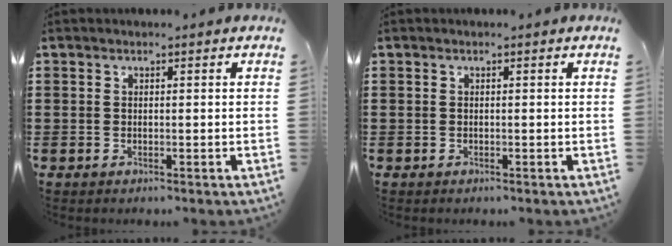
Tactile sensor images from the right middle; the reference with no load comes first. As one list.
[{"total": 0.0}]